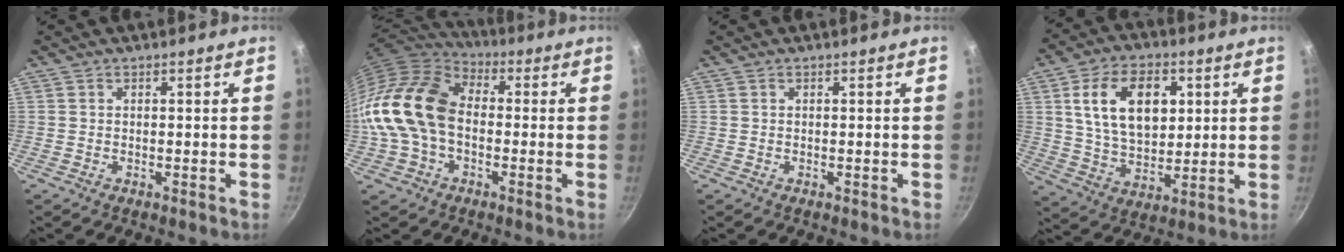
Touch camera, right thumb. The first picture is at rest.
{"total": 17.0, "force": [-1.3, 12.1, 11.9], "torque": [-0.213, 0.040, -0.039]}
{"total": 0.0}
{"total": 15.7, "force": [4.2, 10.1, 11.2], "torque": [-0.163, -0.008, 0.077]}